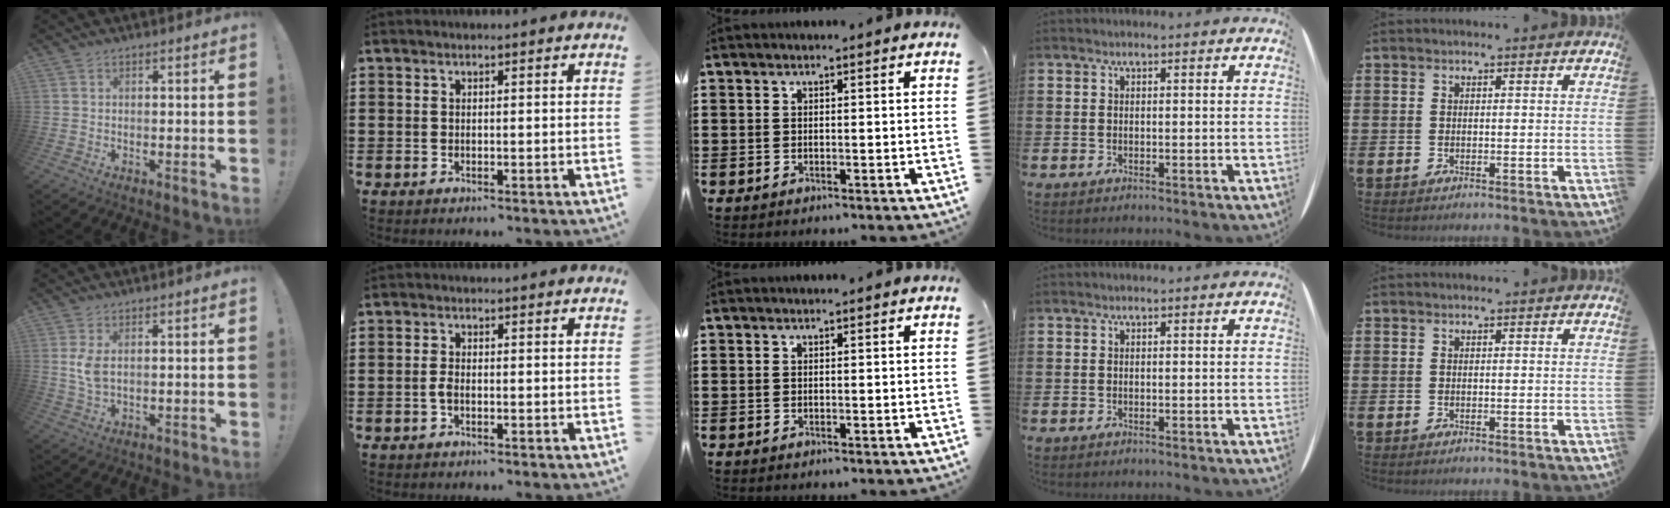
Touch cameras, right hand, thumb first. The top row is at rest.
{"thumb": {"total": 5.0, "force": [1.0, 2.4, 4.3], "torque": [-0.078, -0.002, 0.015]}, "index": {"total": 1.5, "force": [-0.5, 0.5, 1.3], "torque": [-0.033, -0.002, -0.012]}}